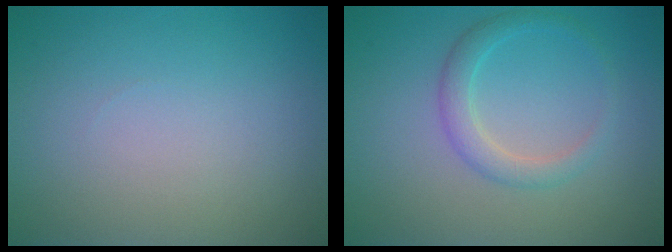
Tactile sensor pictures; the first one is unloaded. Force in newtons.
{"total": 2.2, "press": 2.2, "slide": 0.1}